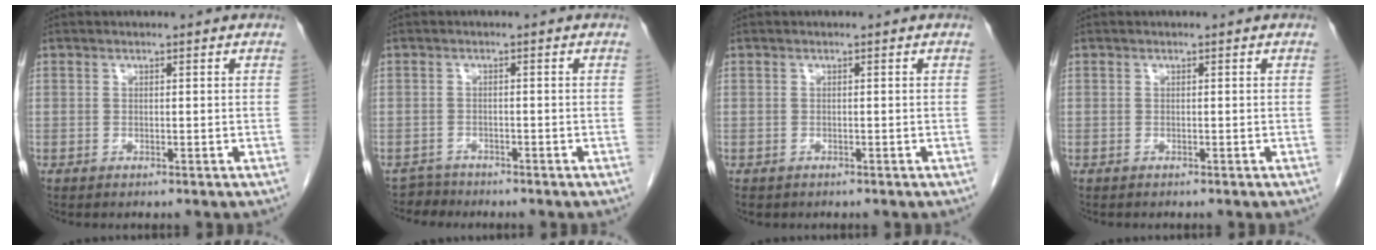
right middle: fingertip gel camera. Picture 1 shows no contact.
{"total": 2.0, "force": [-1.7, 0.4, -1.0], "torque": [0.021, -0.004, -0.033]}
{"total": 1.5, "force": [-1.1, 0.9, 0.4], "torque": [-0.011, -0.002, -0.016]}
{"total": 0.0}